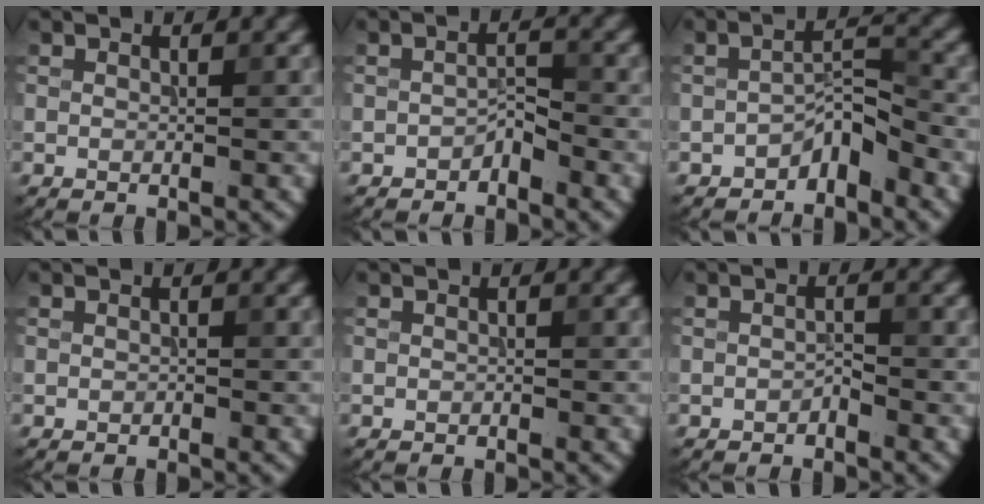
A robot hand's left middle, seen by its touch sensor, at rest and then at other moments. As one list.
[{"total": 1.2, "force": [-1.0, 0.3, 0.6], "torque": [-0.016, 0.009, -0.017]}, {"total": 2.7, "force": [-2.1, 0.8, 1.6], "torque": [-0.026, 0.019, -0.036]}, {"total": 0.0}, {"total": 0.0}, {"total": 0.6, "force": [-0.6, 0.1, 0.2], "torque": [-0.010, 0.005, -0.008]}]